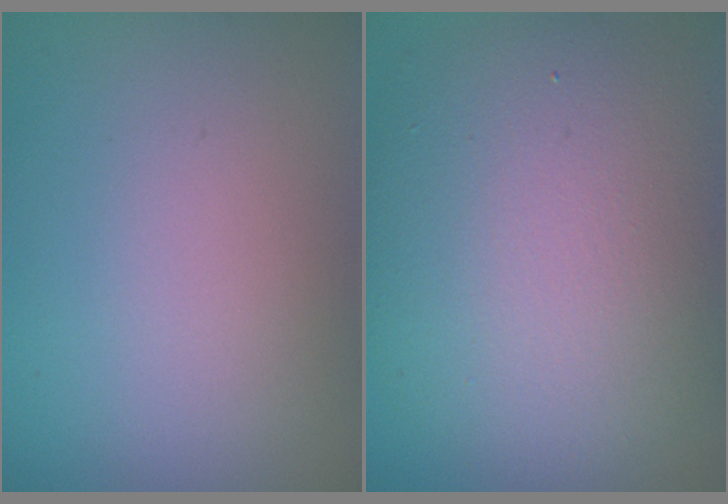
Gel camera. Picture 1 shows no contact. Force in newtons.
{"total": 9.9, "press": 9.9, "slide": 0.7}